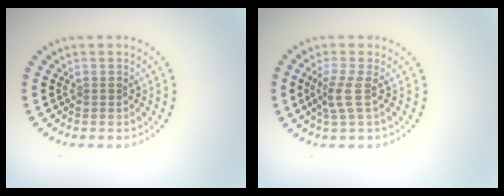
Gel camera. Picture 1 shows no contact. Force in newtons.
{"total": 2.1, "press": 1.5, "slide": 1.4}